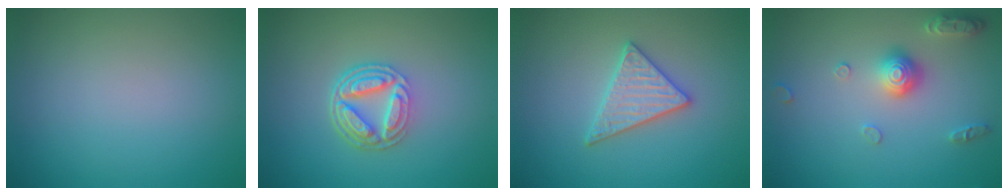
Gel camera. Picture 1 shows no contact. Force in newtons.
{"total": 4.8, "press": 3.4, "slide": 3.4}
{"total": 2.9, "press": 2.8, "slide": 0.5}
{"total": 3.0, "press": 2.9, "slide": 0.7}